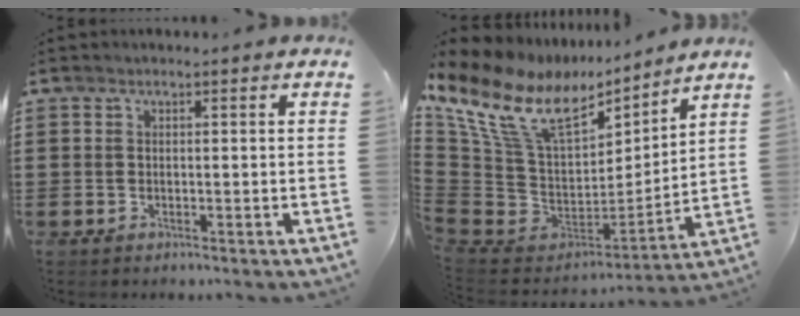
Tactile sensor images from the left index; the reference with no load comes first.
{"total": 15.4, "force": [7.7, 8.3, 10.4], "torque": [-0.250, -0.037, 0.131]}